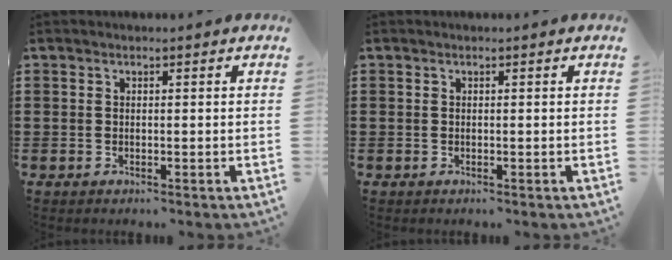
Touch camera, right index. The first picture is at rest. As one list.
[{"total": 0.0}]